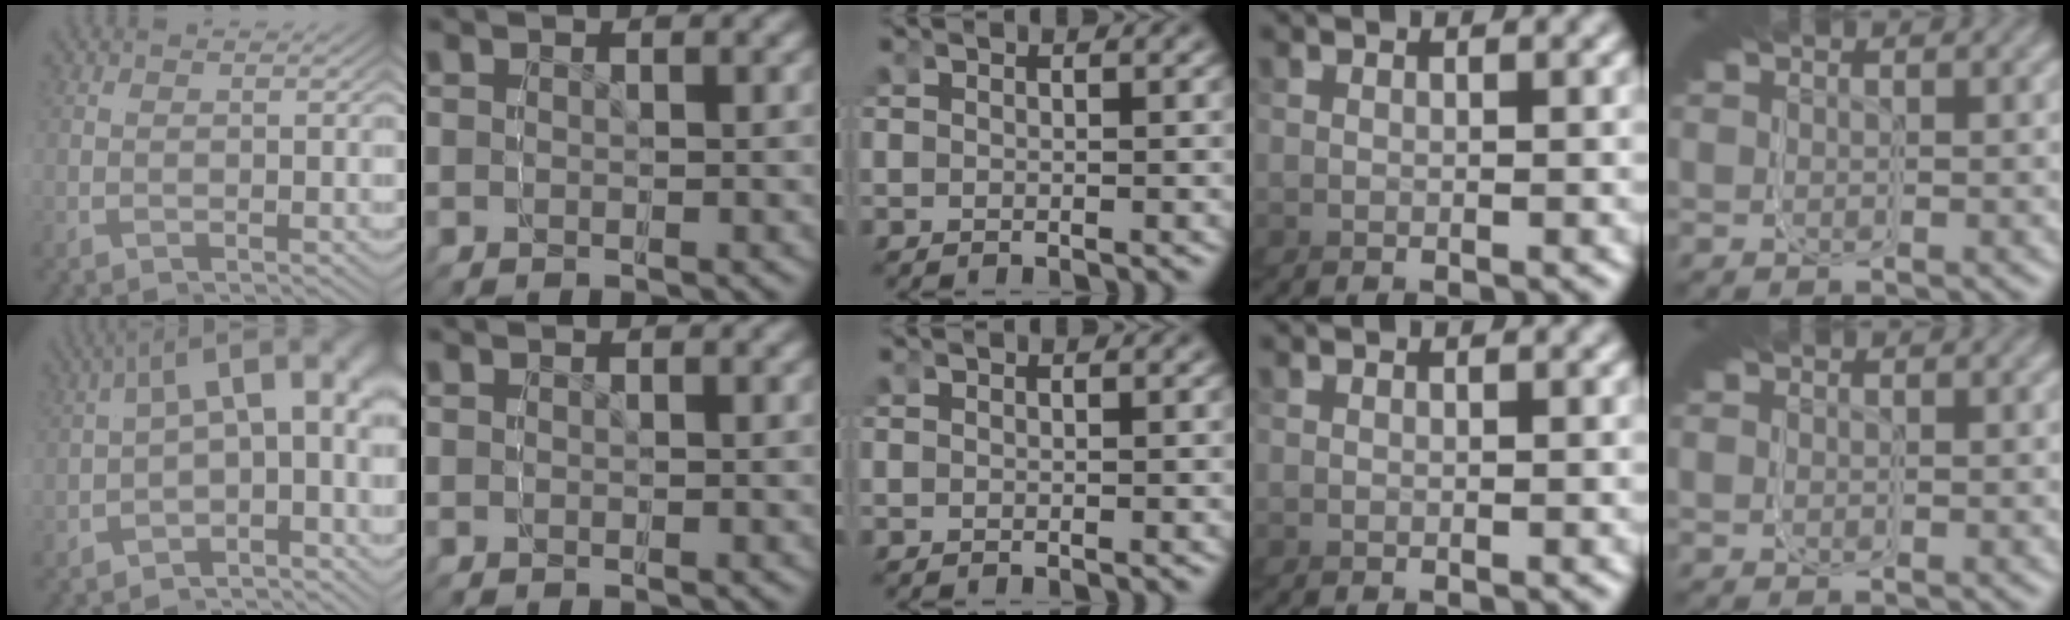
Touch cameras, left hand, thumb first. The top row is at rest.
{"thumb": {"total": 9.9, "force": [-0.5, 4.7, 8.7], "torque": [-0.122, 0.008, -0.021]}}